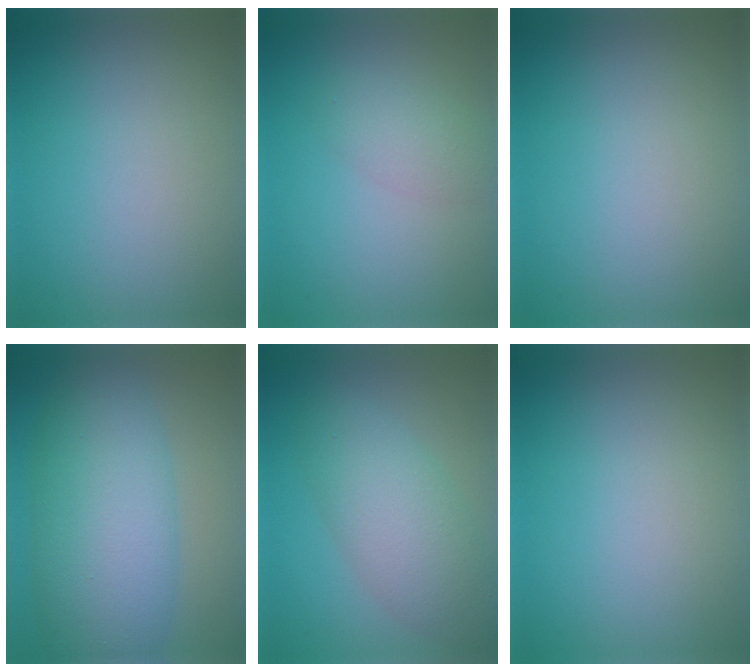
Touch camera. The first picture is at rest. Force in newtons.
{"total": 2.2, "press": 2.2, "slide": 0.1}
{"total": 0.0}
{"total": 9.9, "press": 9.9, "slide": 0.2}
{"total": 5.9, "press": 5.9, "slide": 0.3}
{"total": 0.0}